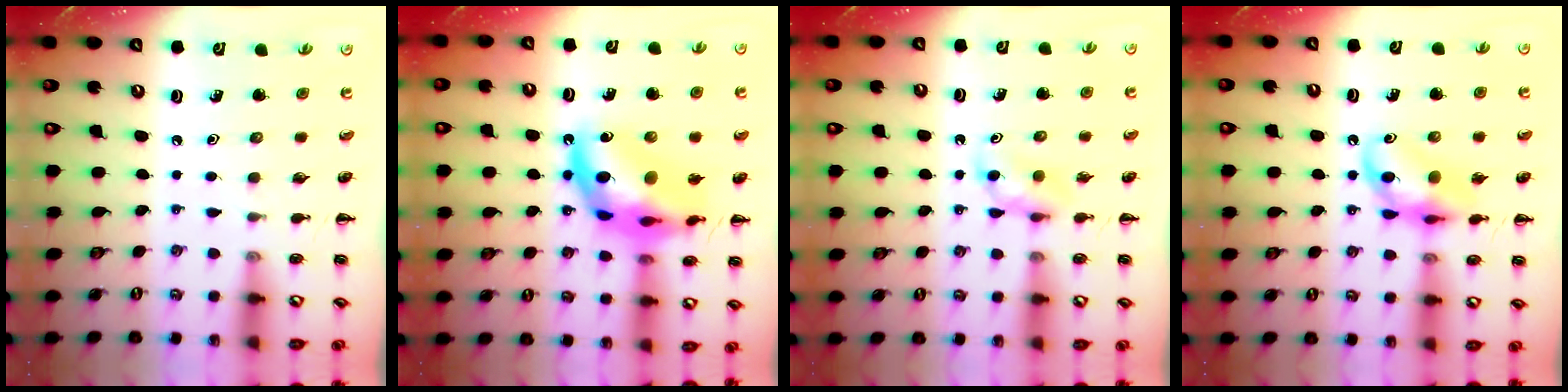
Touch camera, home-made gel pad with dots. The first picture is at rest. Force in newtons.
{"total": 17.7, "press": 17.2, "slide": 4.5}
{"total": 3.8, "press": 3.4, "slide": 1.5}
{"total": 14.1, "press": 13.9, "slide": 2.4}